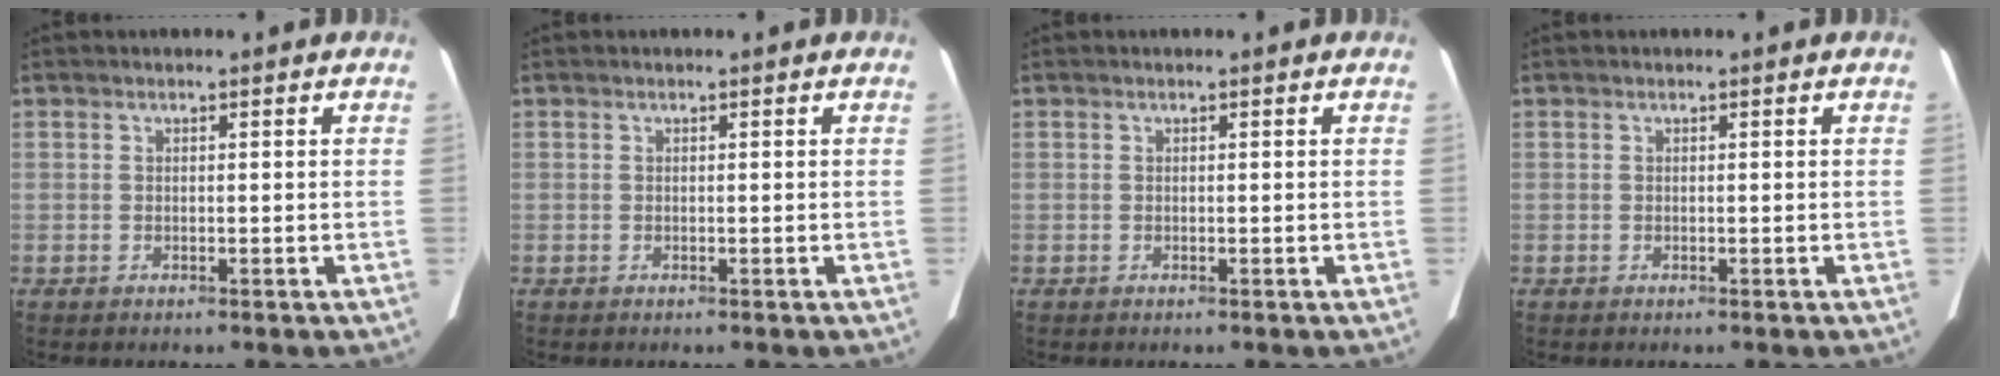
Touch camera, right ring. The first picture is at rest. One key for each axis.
{"total": 0.0}
{"total": 0.0}
{"total": 0.0}